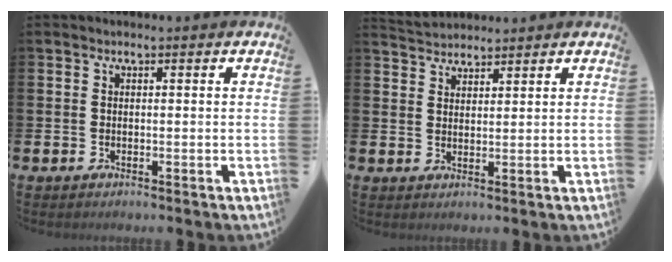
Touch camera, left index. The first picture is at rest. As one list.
[{"total": 3.2, "force": [3.1, 0.6, -0.2], "torque": [0.003, -0.013, 0.056]}]